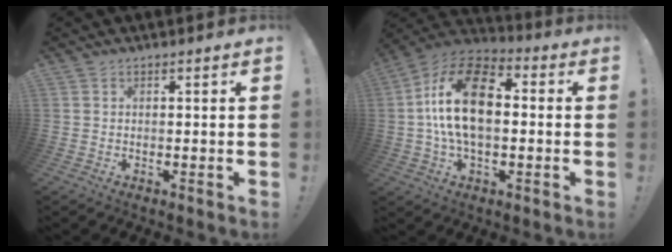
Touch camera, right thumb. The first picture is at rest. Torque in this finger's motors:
{"motor_torque": [1.88, 3.13, 0.63, -0.13, 0.20]}